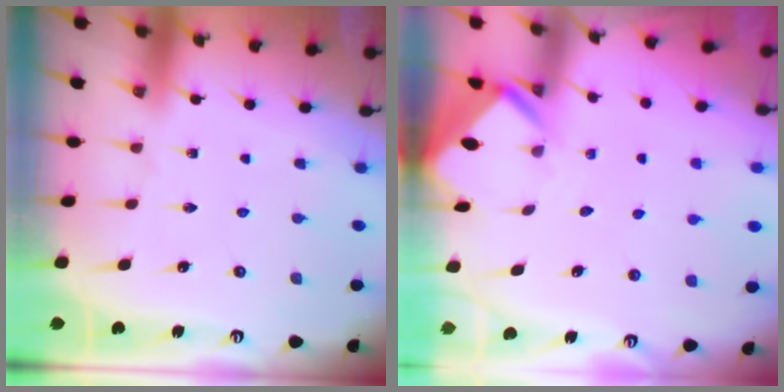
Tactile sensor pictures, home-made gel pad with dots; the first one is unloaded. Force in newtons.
{"total": 2.8, "press": 2.8, "slide": 0.2}